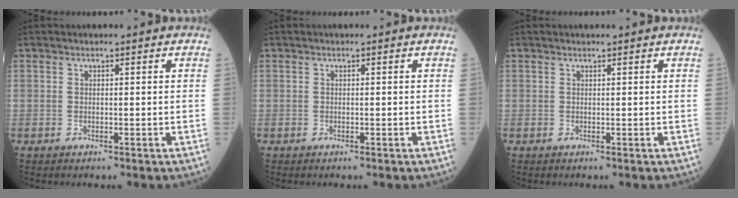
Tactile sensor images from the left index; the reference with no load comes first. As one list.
[{"total": 0.0}, {"total": 0.9, "force": [0.9, -0.1, 0.1], "torque": [-0.004, 0.007, 0.013]}]